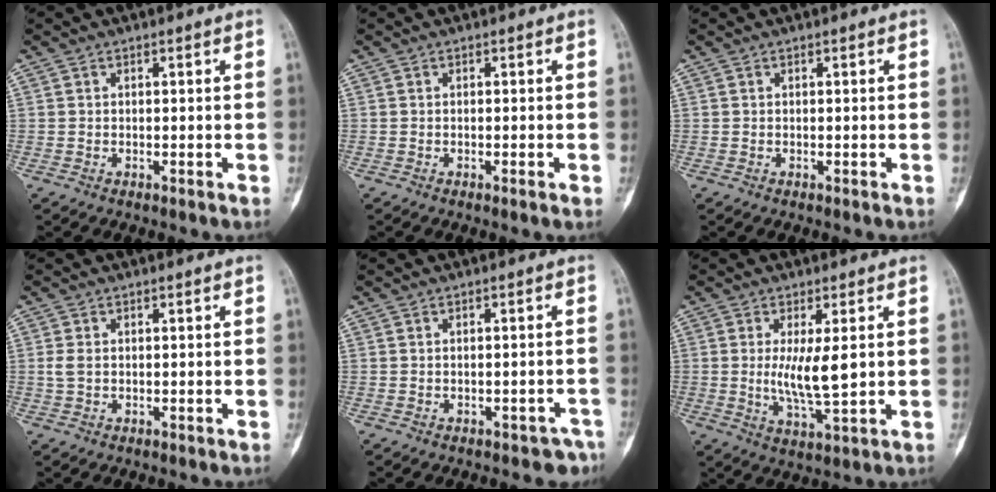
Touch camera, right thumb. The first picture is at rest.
{"total": 1.0, "force": [-0.4, 0.0, 1.0], "torque": [-0.017, -0.003, -0.003]}
{"total": 0.0}
{"total": 1.6, "force": [0.1, 1.0, 1.3], "torque": [-0.036, 0.001, 0.003]}
{"total": 3.7, "force": [-2.8, 1.9, 1.5], "torque": [-0.008, 0.023, -0.028]}
{"total": 7.5, "force": [0.8, 1.7, 7.3], "torque": [-0.143, -0.026, 0.022]}